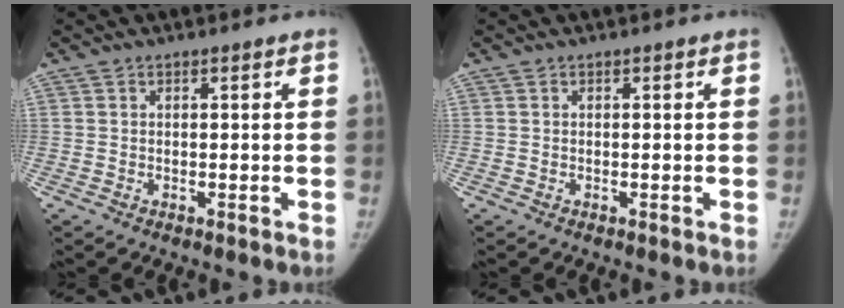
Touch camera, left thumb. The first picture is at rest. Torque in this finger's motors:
{"motor_torque": [0.00, 0.00, 0.25, -0.13, 0.00]}